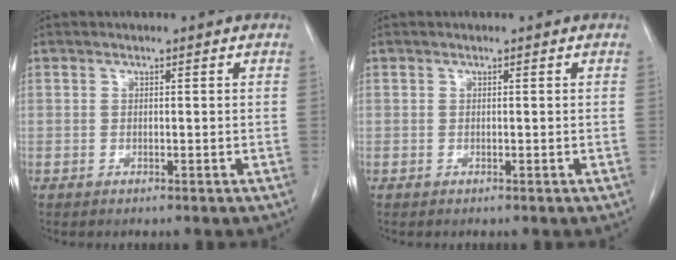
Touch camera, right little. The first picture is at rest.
{"total": 0.0}